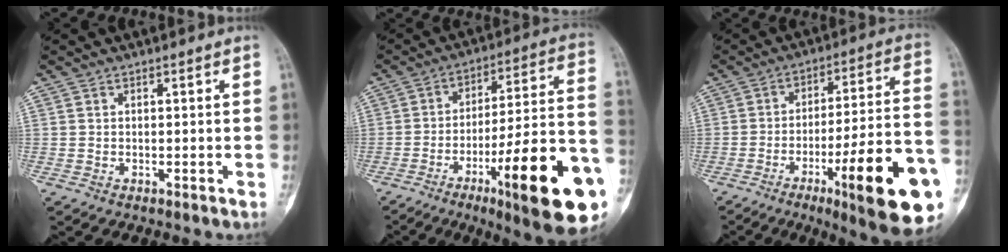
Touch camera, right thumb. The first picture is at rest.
{"total": 25.7, "force": [-9.8, 4.9, 23.2], "torque": [-0.284, 0.038, -0.140]}
{"total": 23.8, "force": [-9.1, 4.2, 21.6], "torque": [-0.256, 0.031, -0.127]}